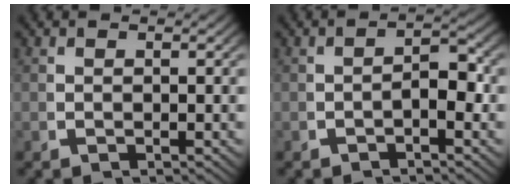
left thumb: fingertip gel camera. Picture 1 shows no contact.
{"total": 2.4, "force": [-0.8, 1.0, 2.1], "torque": [-0.036, -0.004, -0.009]}